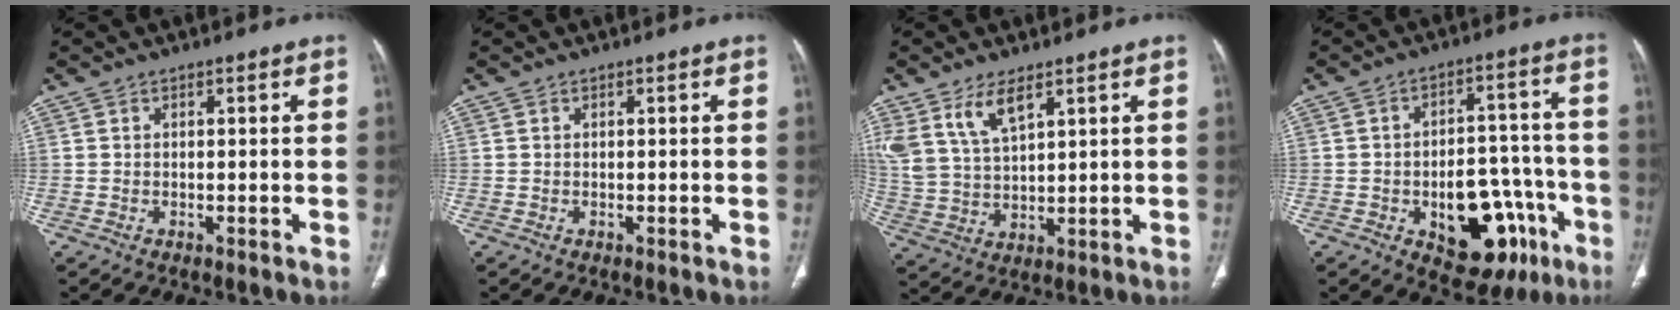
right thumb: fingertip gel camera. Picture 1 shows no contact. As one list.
[{"total": 0.0}, {"total": 8.8, "force": [5.4, 3.6, 6.0], "torque": [-0.120, -0.019, 0.120]}, {"total": 17.3, "force": [-7.0, 9.9, 12.4], "torque": [-0.126, 0.048, -0.081]}]